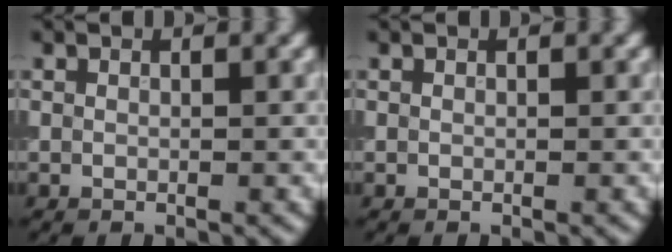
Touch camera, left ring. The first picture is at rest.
{"total": 0.0}